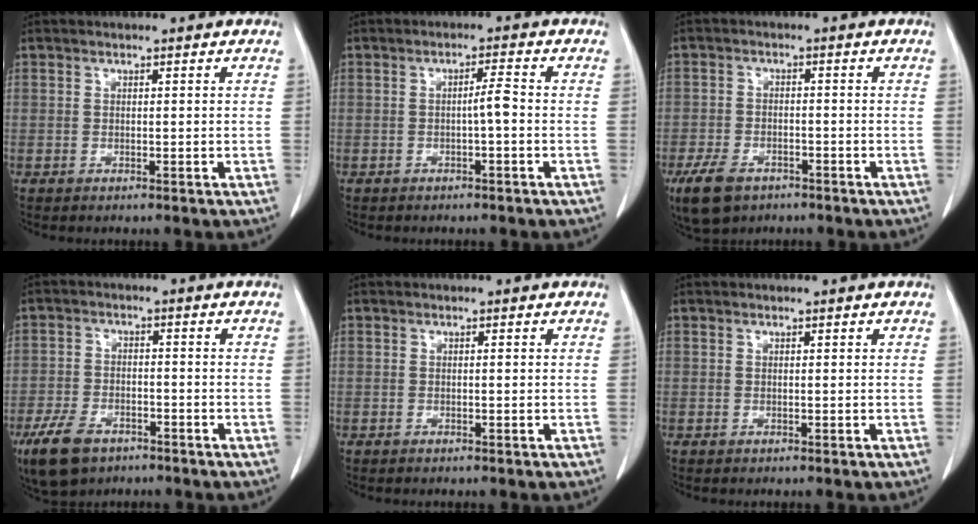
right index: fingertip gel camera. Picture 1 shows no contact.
{"total": 2.3, "force": [-0.5, 0.0, 2.3], "torque": [-0.035, 0.003, -0.009]}
{"total": 6.7, "force": [-4.3, 3.9, 3.4], "torque": [-0.073, -0.006, -0.069]}
{"total": 7.8, "force": [-5.0, 4.3, 4.2], "torque": [-0.091, -0.007, -0.084]}
{"total": 0.0}
{"total": 0.0}